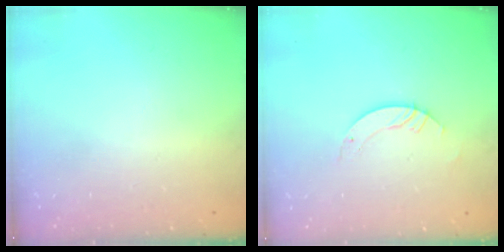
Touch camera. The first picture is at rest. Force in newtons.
{"total": 3.5, "press": 3.5, "slide": 0.2}